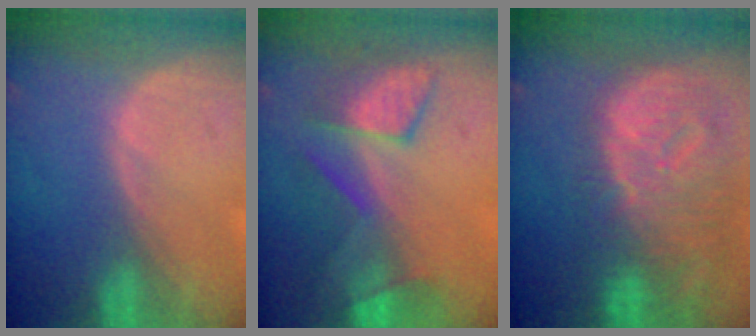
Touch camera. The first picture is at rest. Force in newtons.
{"total": 7.9, "press": 7.7, "slide": 1.8}
{"total": 12.5, "press": 10.8, "slide": 6.4}